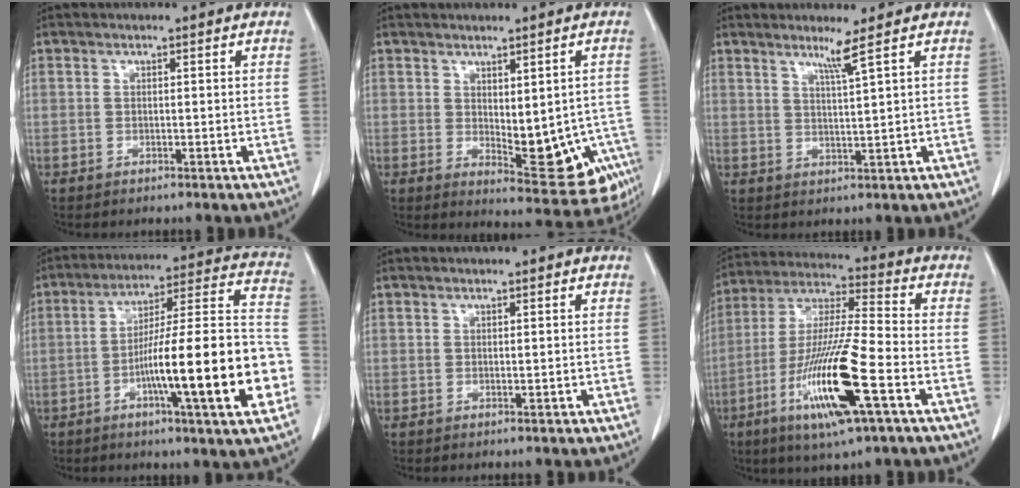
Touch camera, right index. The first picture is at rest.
{"total": 10.8, "force": [-2.4, 4.8, 9.4], "torque": [-0.092, -0.008, -0.018]}
{"total": 2.9, "force": [1.9, -1.3, 1.8], "torque": [-0.038, -0.015, 0.040]}
{"total": 20.9, "force": [-6.3, 1.1, 19.9], "torque": [-0.270, 0.012, -0.096]}
{"total": 0.0}
{"total": 17.4, "force": [-6.8, 1.1, 15.9], "torque": [-0.323, -0.024, -0.125]}